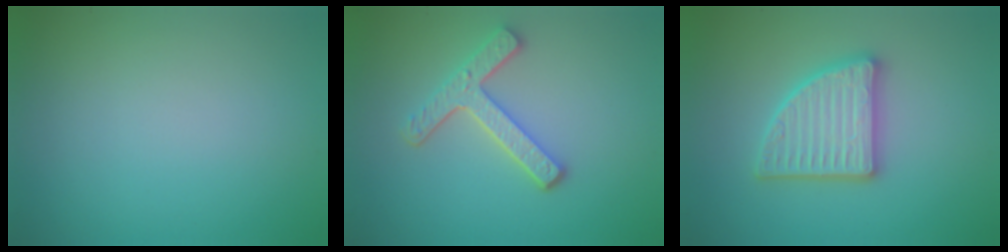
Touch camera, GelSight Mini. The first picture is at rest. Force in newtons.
{"total": 3.8, "press": 3.1, "slide": 2.2}
{"total": 5.0, "press": 4.9, "slide": 0.8}